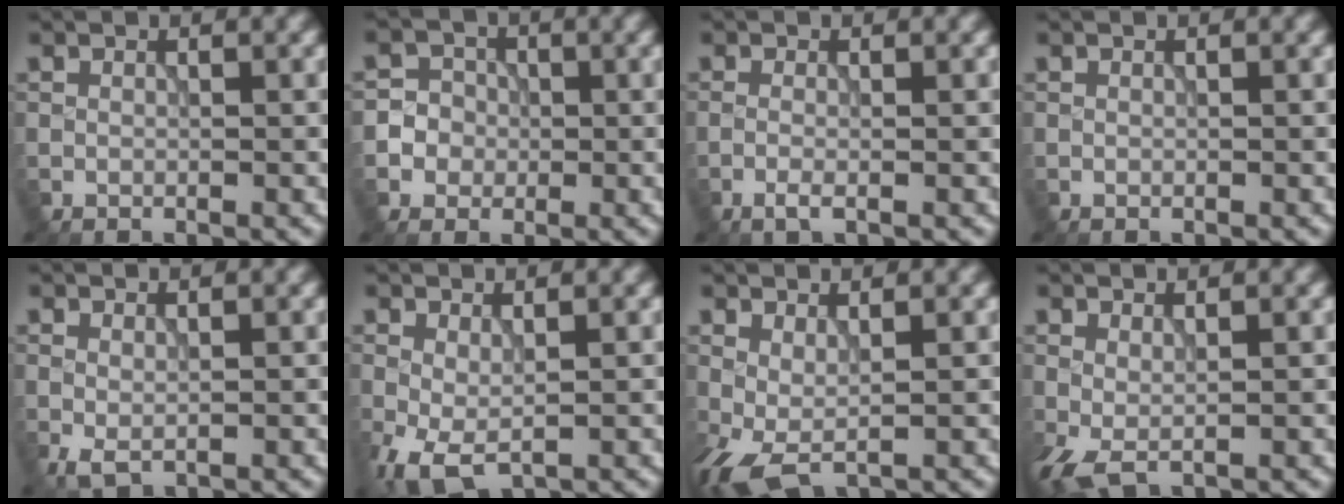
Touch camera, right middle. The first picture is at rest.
{"total": 5.5, "force": [-1.3, 5.2, 1.0], "torque": [-0.003, 0.014, -0.047]}
{"total": 1.2, "force": [-0.5, 0.2, 1.0], "torque": [-0.019, -0.002, -0.014]}
{"total": 0.0}
{"total": 1.2, "force": [-0.1, 0.6, 1.0], "torque": [-0.024, -0.005, 0.001]}
{"total": 4.0, "force": [-1.3, 2.0, 3.2], "torque": [-0.081, -0.010, -0.022]}
{"total": 3.0, "force": [-0.1, 1.2, 2.8], "torque": [-0.066, -0.005, -0.004]}
{"total": 2.2, "force": [0.0, 0.8, 2.1], "torque": [-0.051, -0.004, -0.003]}